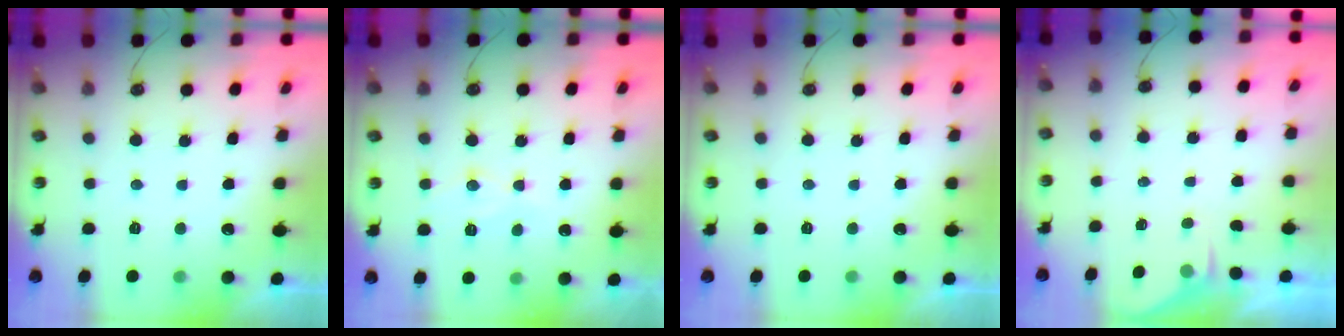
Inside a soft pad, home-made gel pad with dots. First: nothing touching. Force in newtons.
{"total": 10.5, "press": 10.4, "slide": 0.8}
{"total": 0.0}
{"total": 1.6, "press": 1.6, "slide": 0.3}